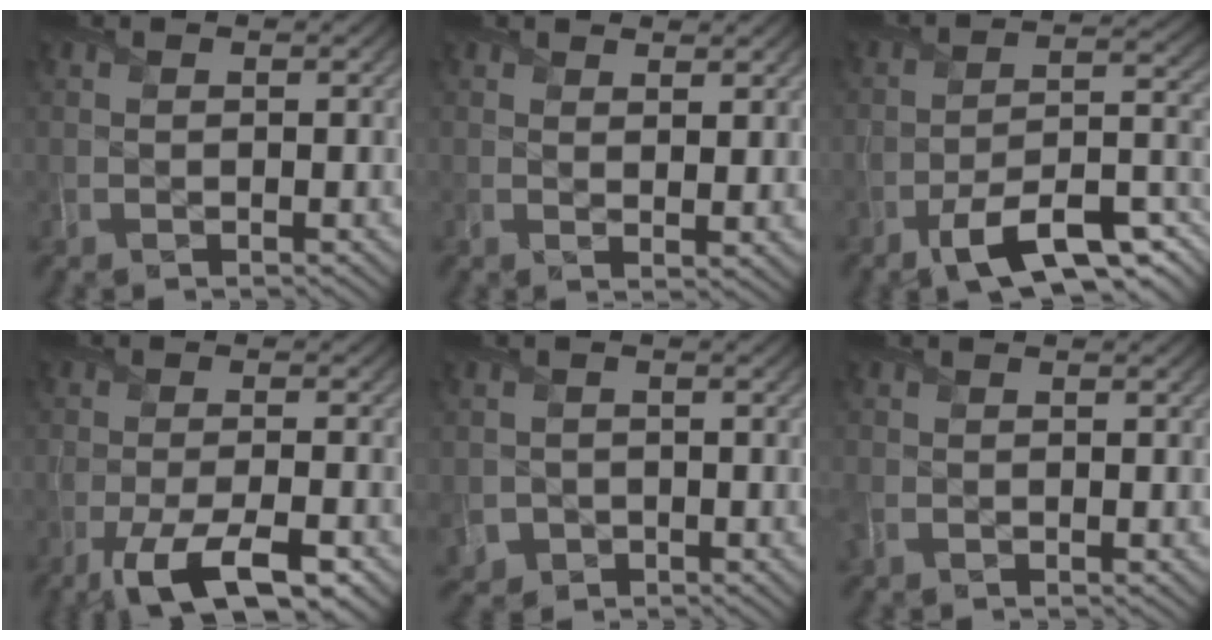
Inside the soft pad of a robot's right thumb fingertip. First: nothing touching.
{"total": 2.7, "force": [1.9, 0.7, 1.7], "torque": [-0.031, -0.007, 0.038]}
{"total": 10.8, "force": [-6.6, 3.2, 7.8], "torque": [-0.129, -0.002, -0.117]}
{"total": 8.6, "force": [-5.1, 2.5, 6.4], "torque": [-0.114, -0.008, -0.086]}
{"total": 3.5, "force": [-1.5, 3.1, 0.9], "torque": [-0.025, -0.014, -0.030]}
{"total": 1.8, "force": [-1.0, 1.2, 0.9], "torque": [-0.033, -0.008, -0.028]}